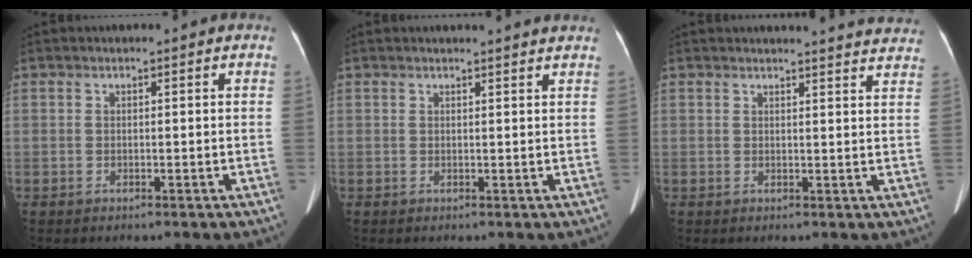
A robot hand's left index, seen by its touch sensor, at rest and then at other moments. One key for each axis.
{"total": 3.6, "fx": 3.5, "fy": -0.1, "fz": 0.9, "tx": -0.015, "ty": 0.002, "tz": 0.029}
{"total": 11.5, "fx": 11.2, "fy": 0.9, "fz": 2.1, "tx": -0.006, "ty": -0.035, "tz": 0.100}